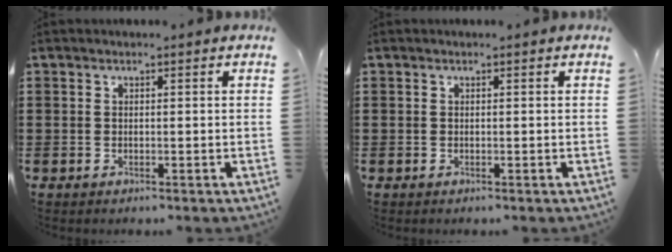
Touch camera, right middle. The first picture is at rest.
{"total": 0.0}